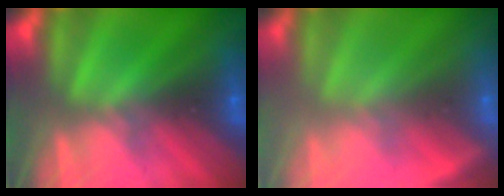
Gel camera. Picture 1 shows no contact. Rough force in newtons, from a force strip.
{"total": 2.4}